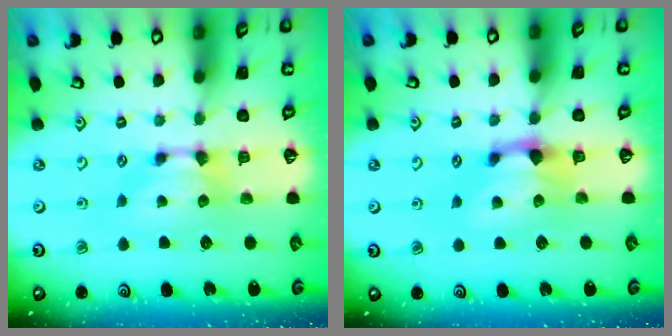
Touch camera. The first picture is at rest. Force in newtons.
{"total": 1.4, "press": 0.9, "slide": 1.1}